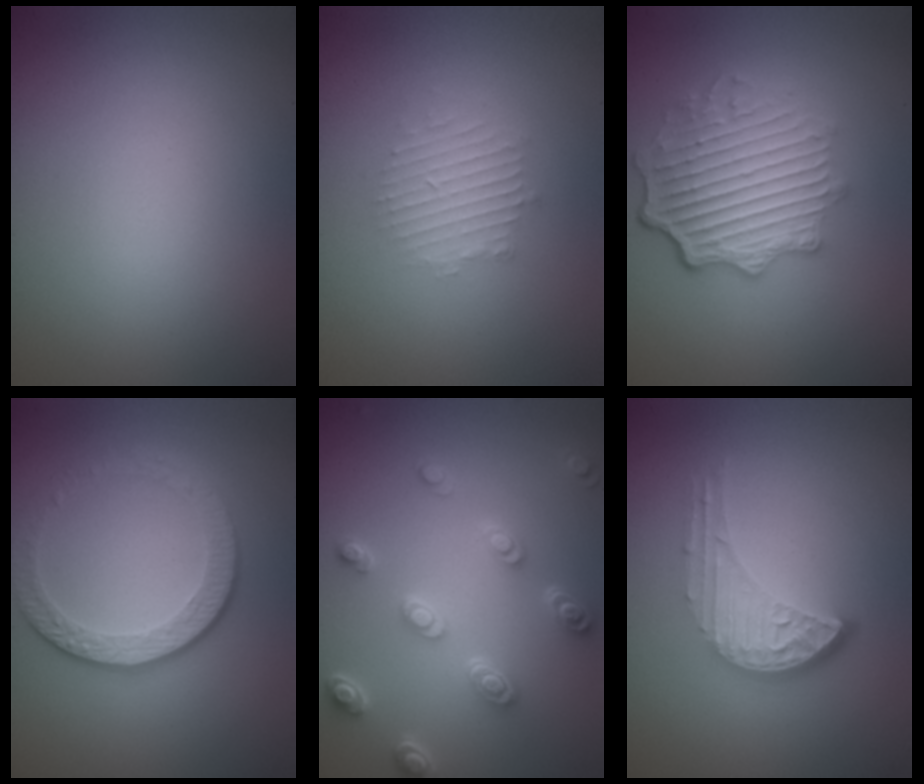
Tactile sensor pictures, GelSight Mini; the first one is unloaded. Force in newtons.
{"total": 2.1, "press": 2.1, "slide": 0.4}
{"total": 5.9, "press": 4.5, "slide": 3.9}
{"total": 4.3, "press": 3.0, "slide": 3.1}
{"total": 4.4, "press": 3.3, "slide": 2.8}
{"total": 4.3, "press": 3.2, "slide": 2.8}